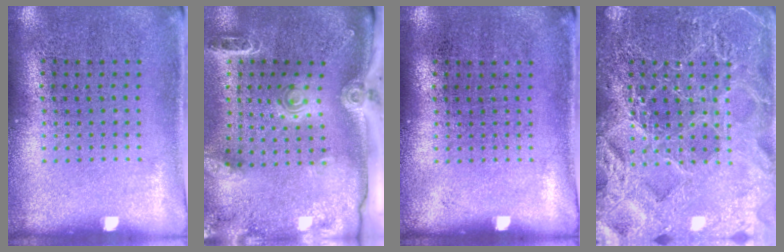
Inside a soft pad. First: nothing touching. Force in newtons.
{"total": 2.5, "press": 2.0, "slide": 1.5}
{"total": 0.0}
{"total": 6.4, "press": 6.3, "slide": 0.8}